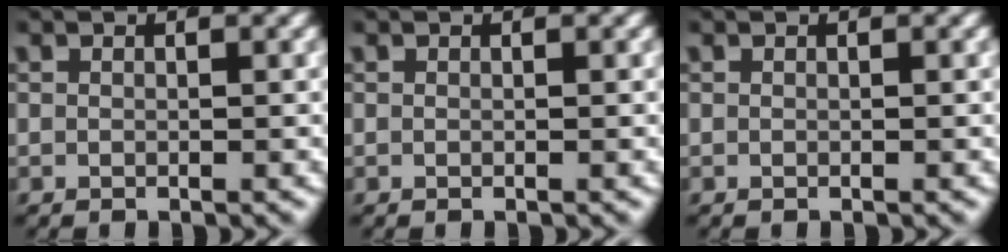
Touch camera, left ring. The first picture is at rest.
{"total": 0.0}
{"total": 0.0}